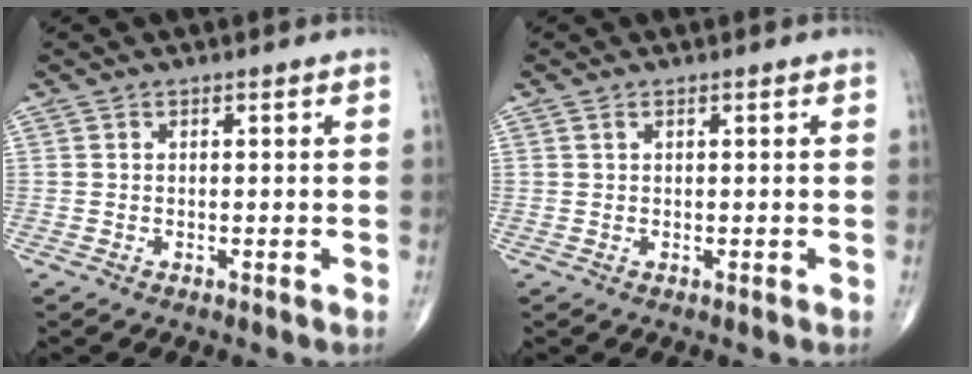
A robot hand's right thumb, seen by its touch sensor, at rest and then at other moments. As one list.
[{"total": 0.5, "force": [0.3, 0.3, 0.3], "torque": [-0.006, 0.003, 0.007]}]